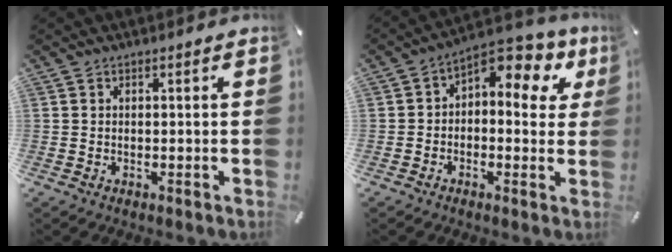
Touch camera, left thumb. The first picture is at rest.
{"total": 7.5, "force": [3.0, 4.4, 5.3], "torque": [-0.080, -0.025, 0.047]}